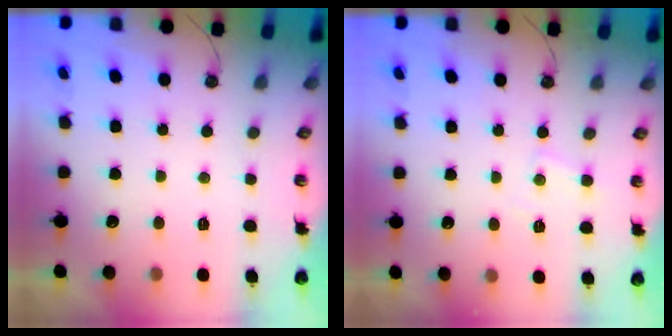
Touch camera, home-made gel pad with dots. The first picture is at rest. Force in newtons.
{"total": 5.3, "press": 5.2, "slide": 0.7}